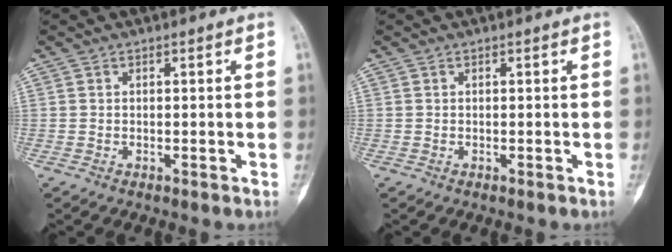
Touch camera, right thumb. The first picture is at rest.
{"total": 0.0}